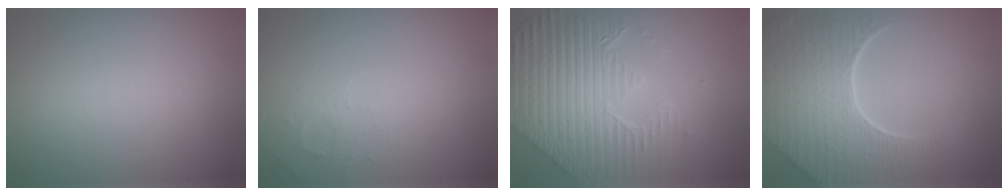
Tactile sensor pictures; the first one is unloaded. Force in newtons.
{"total": 1.6, "press": 1.5, "slide": 0.4}
{"total": 9.2, "press": 6.5, "slide": 6.6}
{"total": 8.7, "press": 6.0, "slide": 6.3}